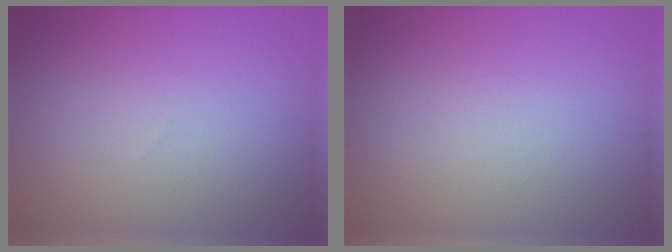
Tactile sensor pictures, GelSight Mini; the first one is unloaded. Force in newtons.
{"total": 0.0}